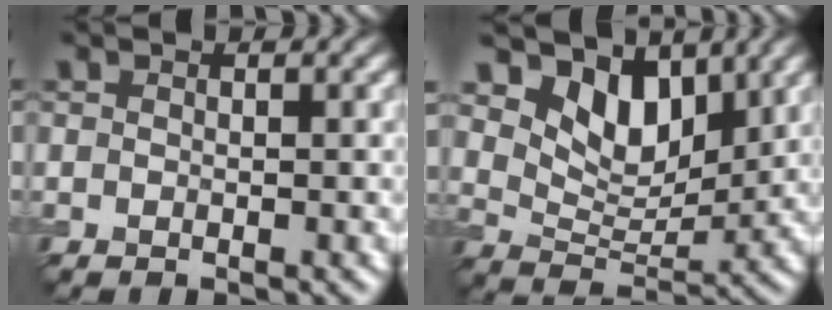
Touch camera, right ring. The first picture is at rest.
{"total": 5.8, "force": [4.0, 3.2, 2.8], "torque": [-0.051, -0.008, 0.058]}